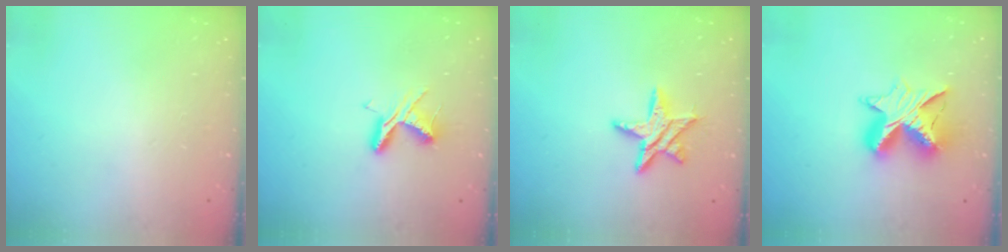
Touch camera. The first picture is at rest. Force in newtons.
{"total": 5.9, "press": 5.9, "slide": 0.5}
{"total": 10.5, "press": 10.5, "slide": 0.6}
{"total": 12.0, "press": 12.0, "slide": 0.8}